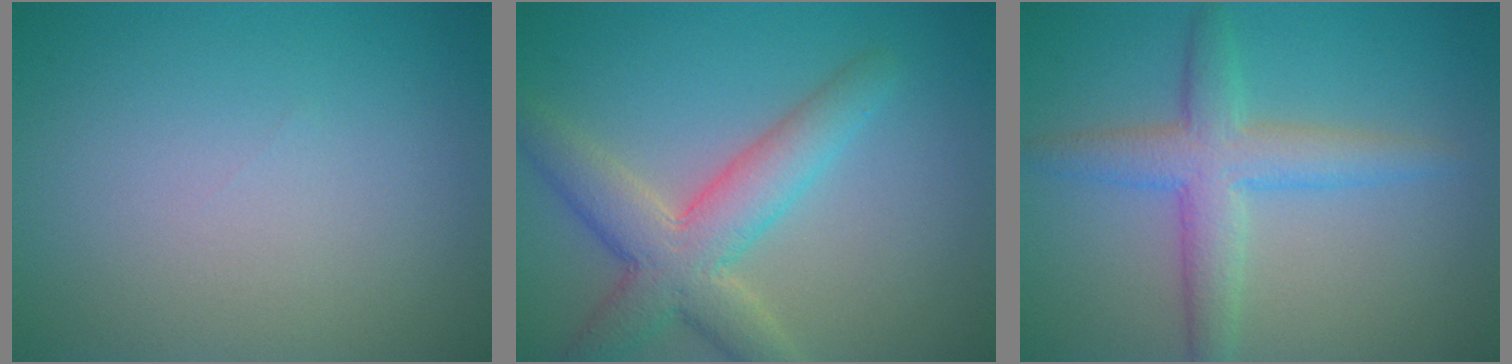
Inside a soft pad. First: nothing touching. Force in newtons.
{"total": 5.8, "press": 5.8, "slide": 0.3}
{"total": 4.4, "press": 4.4, "slide": 0.1}